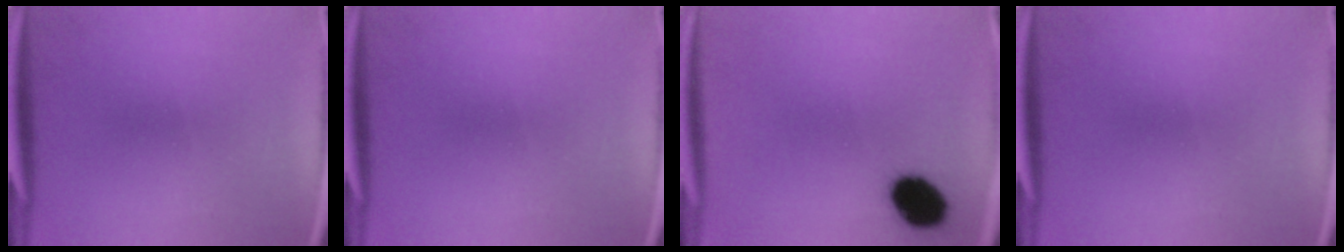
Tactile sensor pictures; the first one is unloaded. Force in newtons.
{"total": 0.0}
{"total": 10.1}
{"total": 0.0}